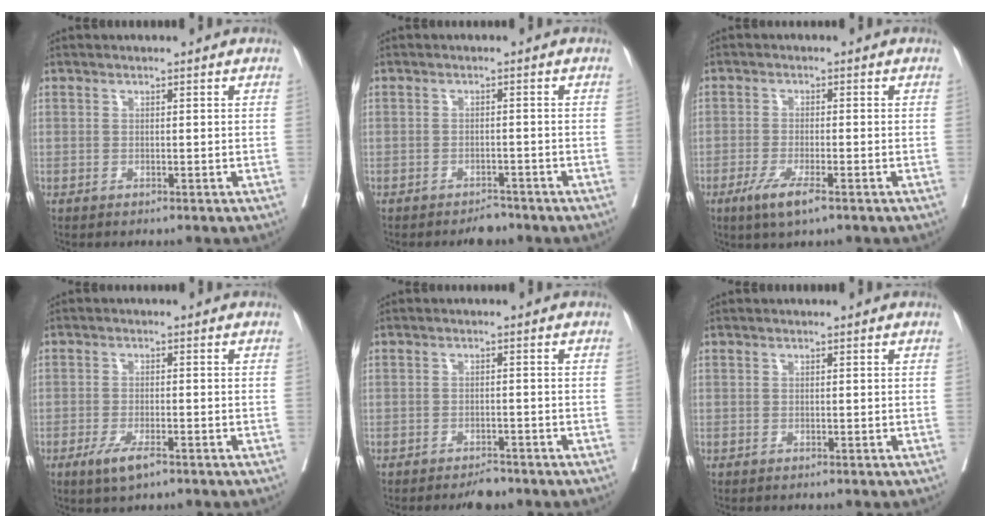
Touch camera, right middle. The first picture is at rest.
{"total": 2.4, "force": [-2.2, 0.8, 0.8], "torque": [-0.016, -0.002, -0.032]}
{"total": 4.7, "force": [-2.8, 0.5, 3.8], "torque": [-0.078, -0.012, -0.049]}
{"total": 4.1, "force": [-2.4, 1.0, 3.1], "torque": [-0.065, -0.006, -0.040]}
{"total": 2.7, "force": [-2.4, 0.7, 1.1], "torque": [-0.020, -0.003, -0.035]}
{"total": 0.0}